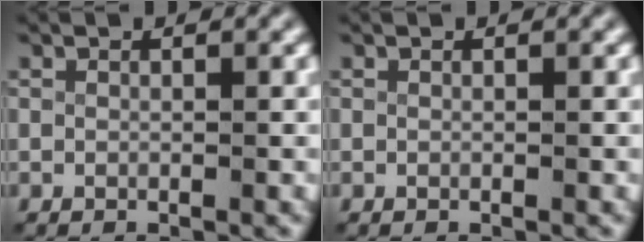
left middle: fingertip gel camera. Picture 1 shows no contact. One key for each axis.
{"total": 0.0}